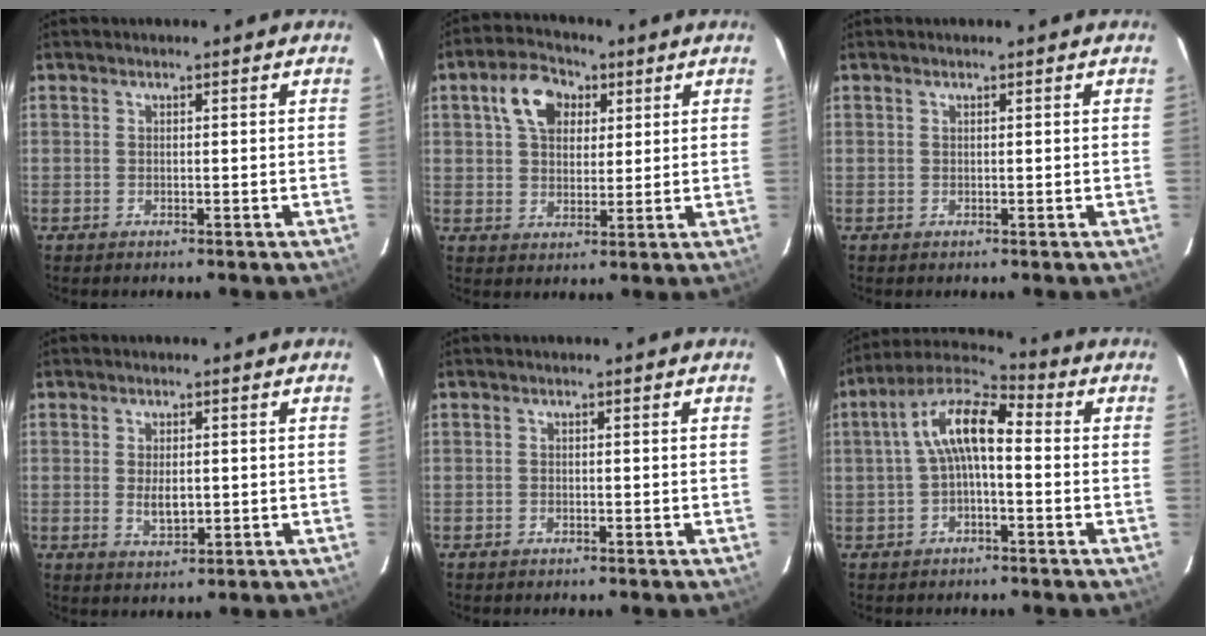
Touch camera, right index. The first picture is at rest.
{"total": 9.1, "force": [3.6, 6.1, 5.7], "torque": [-0.108, 0.028, 0.062]}
{"total": 0.0}
{"total": 4.1, "force": [-0.3, 2.2, 3.4], "torque": [-0.058, -0.008, 0.001]}
{"total": 0.7, "force": [-0.5, 0.4, 0.0], "torque": [0.000, 0.003, -0.011]}
{"total": 9.8, "force": [-0.1, 3.8, 9.0], "torque": [-0.180, 0.030, -0.007]}